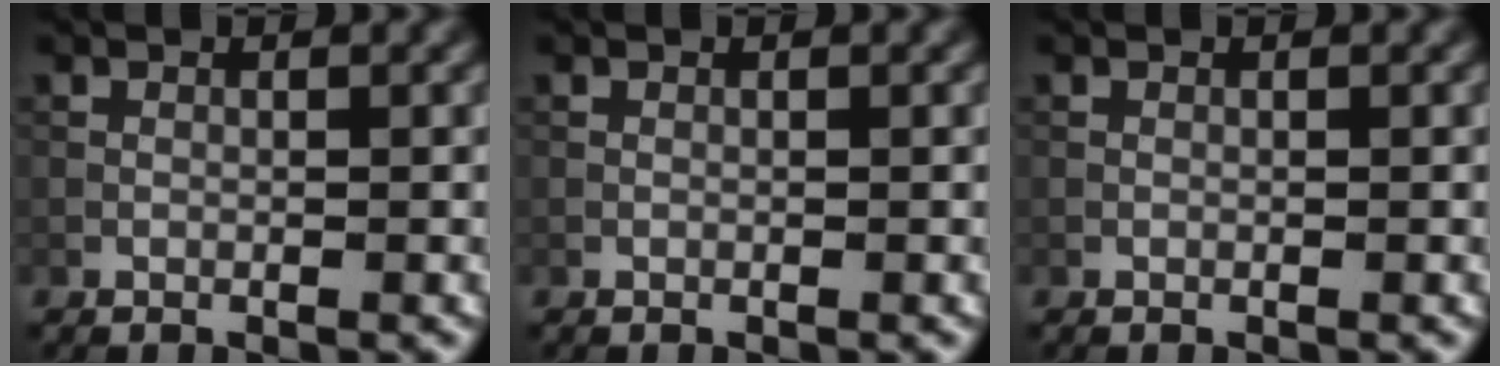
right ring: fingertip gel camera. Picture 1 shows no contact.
{"total": 0.0}
{"total": 0.0}